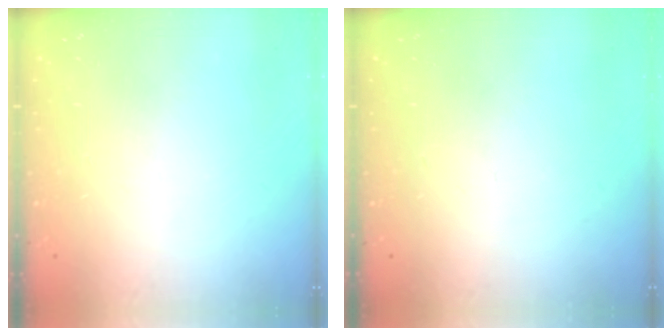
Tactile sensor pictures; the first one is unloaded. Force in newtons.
{"total": 0.0}